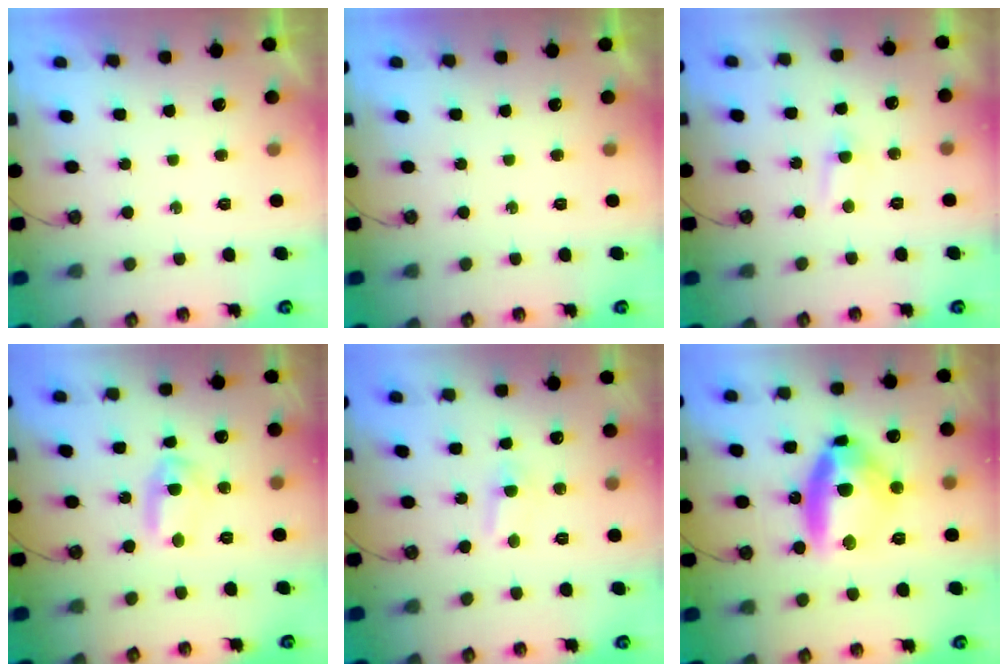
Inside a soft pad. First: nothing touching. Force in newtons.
{"total": 0.0}
{"total": 3.6, "press": 3.6, "slide": 0.5}
{"total": 14.7, "press": 3.9, "slide": 14.2}
{"total": 4.8, "press": 1.8, "slide": 4.5}
{"total": 14.4, "press": 14.2, "slide": 2.4}